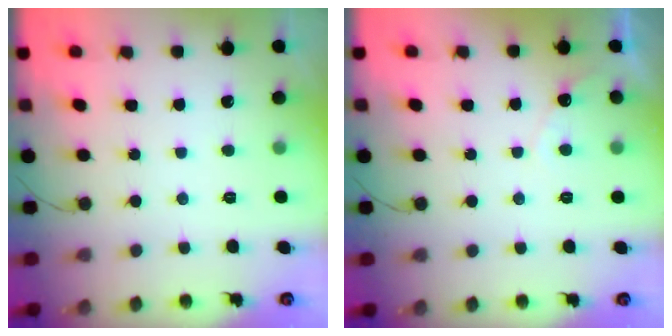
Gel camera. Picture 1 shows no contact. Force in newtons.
{"total": 4.4, "press": 4.4, "slide": 0.2}